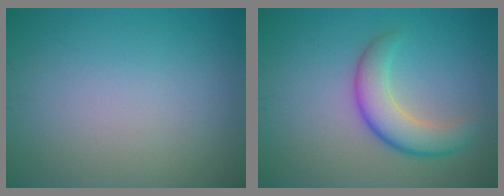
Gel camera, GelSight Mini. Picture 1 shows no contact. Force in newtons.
{"total": 4.6, "press": 4.6, "slide": 0.2}